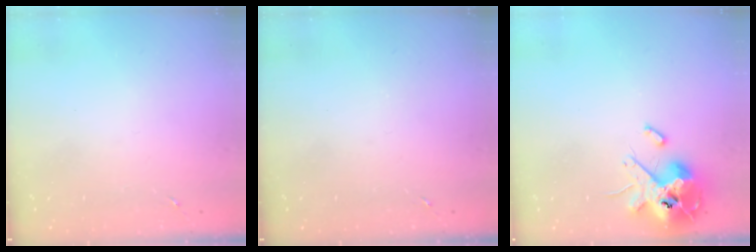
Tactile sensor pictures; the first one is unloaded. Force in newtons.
{"total": 0.0}
{"total": 14.3, "press": 14.0, "slide": 2.5}